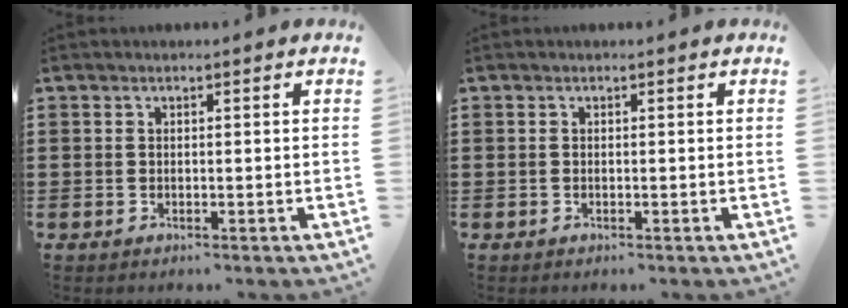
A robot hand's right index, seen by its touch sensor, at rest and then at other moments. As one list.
[{"total": 0.0}]